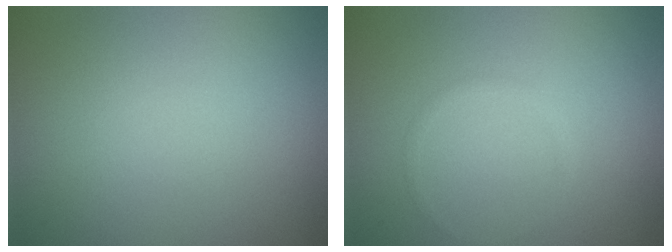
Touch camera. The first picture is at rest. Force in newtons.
{"total": 0.7, "press": 0.7, "slide": 0.1}